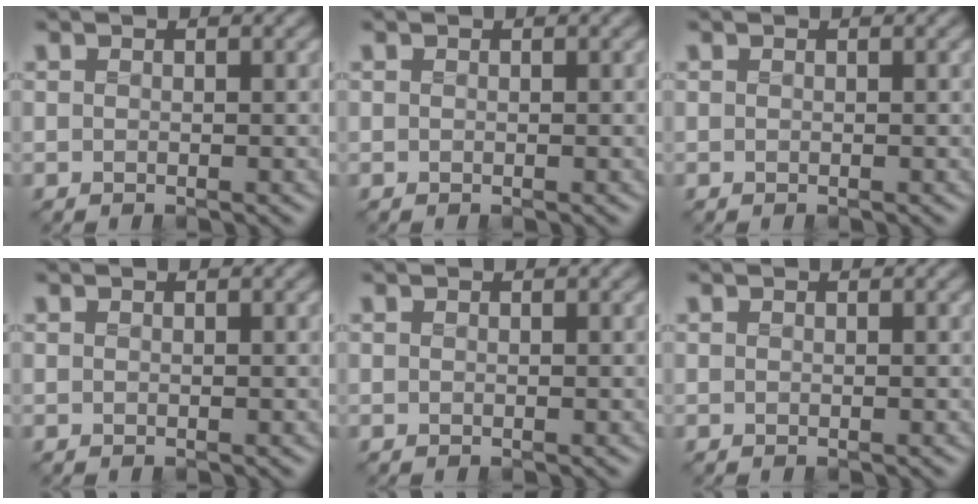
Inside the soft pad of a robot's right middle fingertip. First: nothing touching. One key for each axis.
{"total": 0.0}
{"total": 0.0}
{"total": 0.0}
{"total": 0.0}
{"total": 0.0}